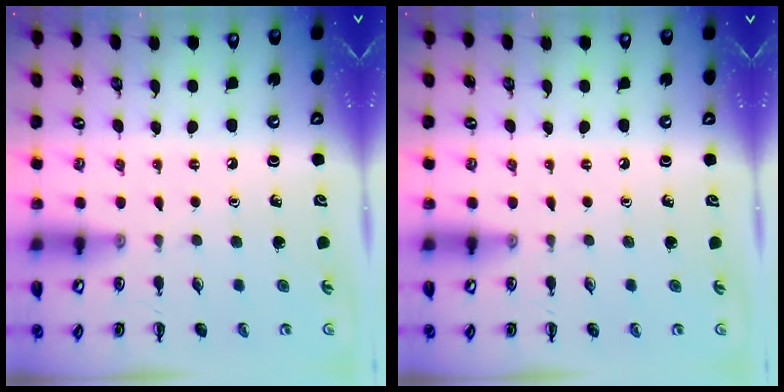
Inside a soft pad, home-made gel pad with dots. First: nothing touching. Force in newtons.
{"total": 0.0}